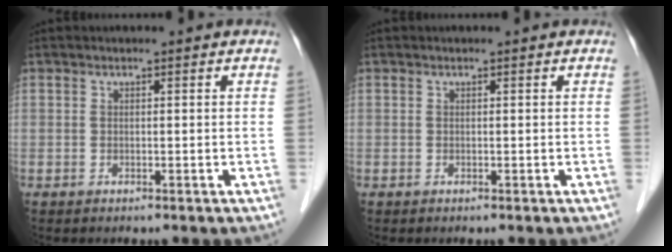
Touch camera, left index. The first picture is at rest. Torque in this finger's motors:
{"motor_torque": [0.02, 0.01, 0.00, -0.01]}